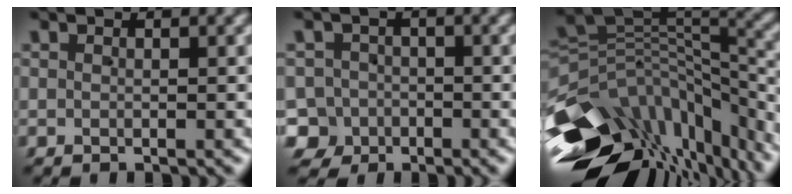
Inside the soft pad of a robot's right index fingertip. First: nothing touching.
{"total": 7.7, "force": [-3.4, 6.7, 1.7], "torque": [-0.032, -0.031, -0.053]}
{"total": 16.9, "force": [-7.5, 10.6, 10.8], "torque": [-0.165, -0.048, -0.096]}